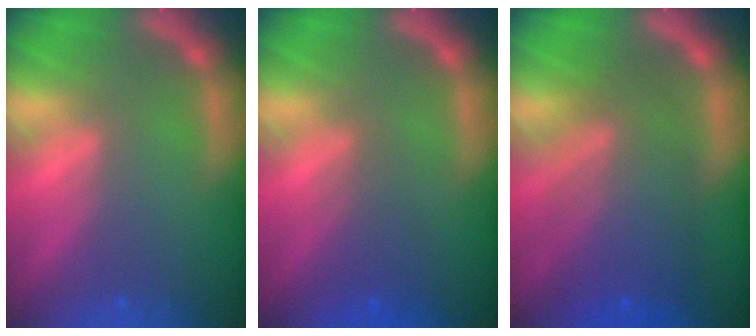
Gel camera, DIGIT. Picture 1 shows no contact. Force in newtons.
{"total": 2.5}
{"total": 8.1}